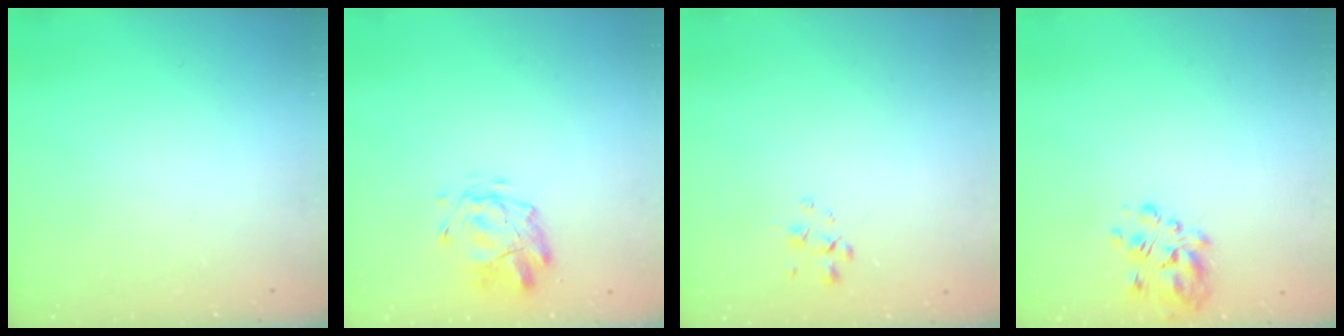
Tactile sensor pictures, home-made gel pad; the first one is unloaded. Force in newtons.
{"total": 2.8, "press": 2.4, "slide": 1.3}
{"total": 1.7, "press": 1.5, "slide": 0.8}
{"total": 6.1, "press": 5.8, "slide": 1.8}